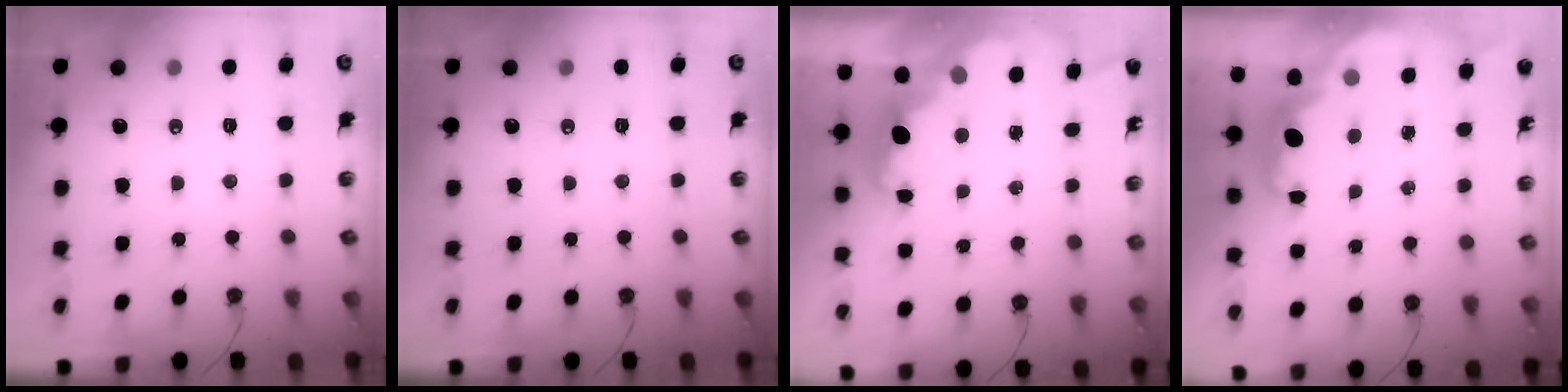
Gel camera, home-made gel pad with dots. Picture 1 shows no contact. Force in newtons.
{"total": 0.0}
{"total": 3.9, "press": 3.8, "slide": 0.7}
{"total": 2.2, "press": 2.1, "slide": 0.6}